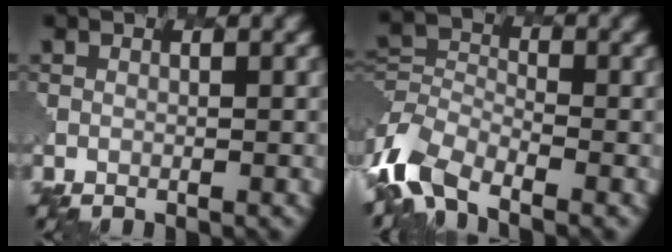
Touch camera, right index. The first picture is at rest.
{"total": 5.5, "force": [-3.6, 2.9, 2.9], "torque": [-0.058, -0.004, -0.085]}